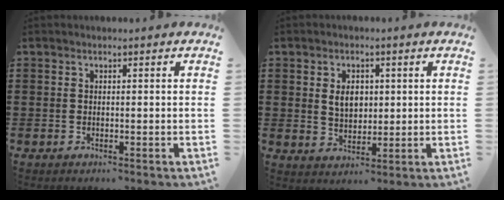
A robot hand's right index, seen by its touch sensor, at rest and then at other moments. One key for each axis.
{"total": 3.9, "fx": 0.7, "fy": 2.8, "fz": 2.6, "tx": -0.044, "ty": 0.004, "tz": 0.008}